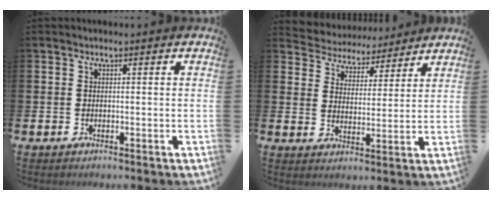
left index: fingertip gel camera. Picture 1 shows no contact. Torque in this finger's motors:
{"motor_torque": [0.92, -0.99, 0.10, 0.00]}